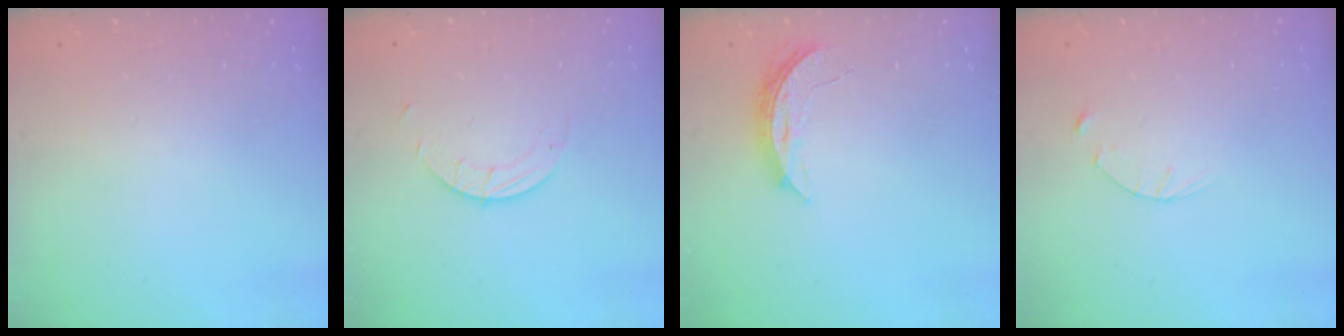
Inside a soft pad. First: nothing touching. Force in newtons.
{"total": 1.9, "press": 1.9, "slide": 0.1}
{"total": 5.9, "press": 5.9, "slide": 0.4}
{"total": 2.8, "press": 2.8, "slide": 0.4}